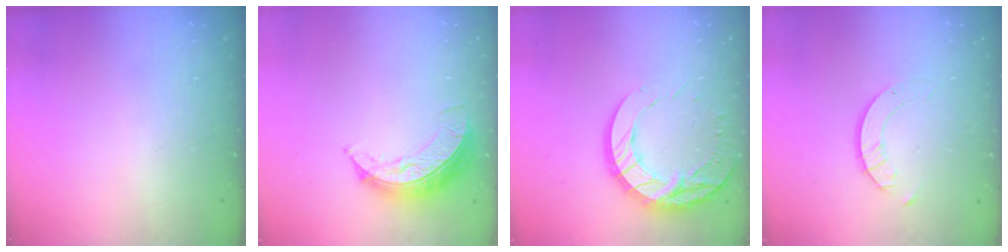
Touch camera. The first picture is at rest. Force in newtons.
{"total": 8.4, "press": 8.4, "slide": 0.2}
{"total": 14.8, "press": 14.7, "slide": 1.1}
{"total": 2.0, "press": 2.0, "slide": 0.2}